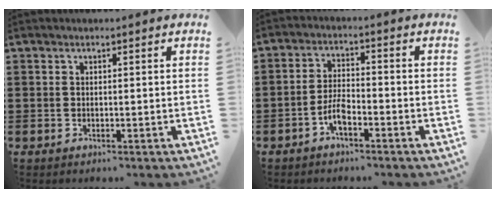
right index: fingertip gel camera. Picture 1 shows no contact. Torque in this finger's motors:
{"motor_torque": [2.14, 0.00, 0.34, 0.08]}